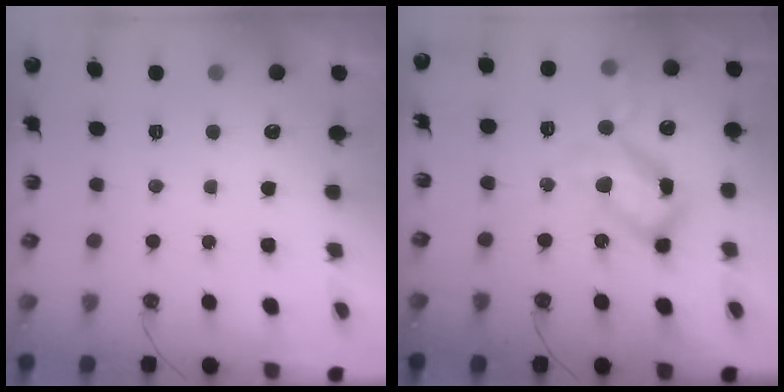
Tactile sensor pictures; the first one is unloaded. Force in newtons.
{"total": 20.9, "press": 20.8, "slide": 2.2}